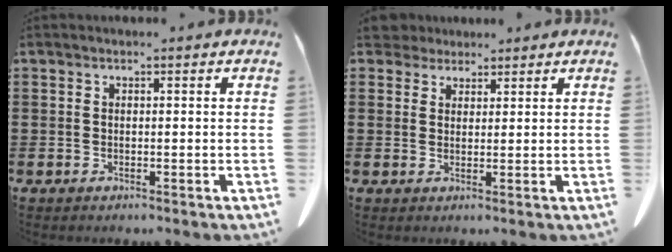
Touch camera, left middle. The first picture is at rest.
{"total": 3.1, "force": [2.8, 1.3, 0.3], "torque": [-0.009, -0.001, 0.054]}